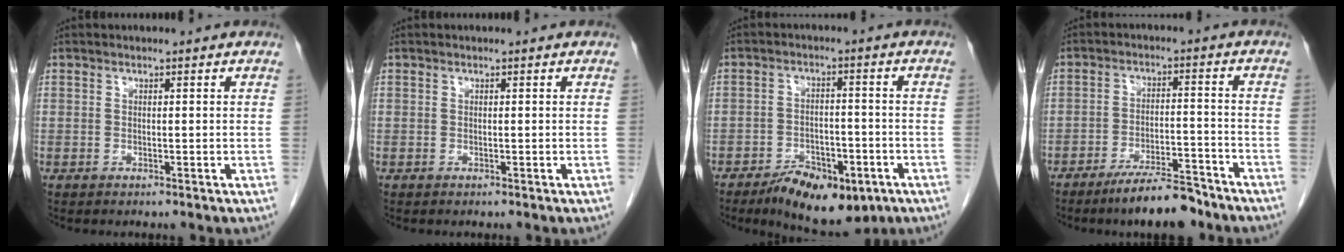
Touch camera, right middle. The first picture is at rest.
{"total": 0.0}
{"total": 10.7, "force": [-6.9, 4.7, 6.7], "torque": [-0.097, -0.004, -0.103]}
{"total": 8.6, "force": [-7.1, 1.4, 4.8], "torque": [-0.075, -0.010, -0.119]}